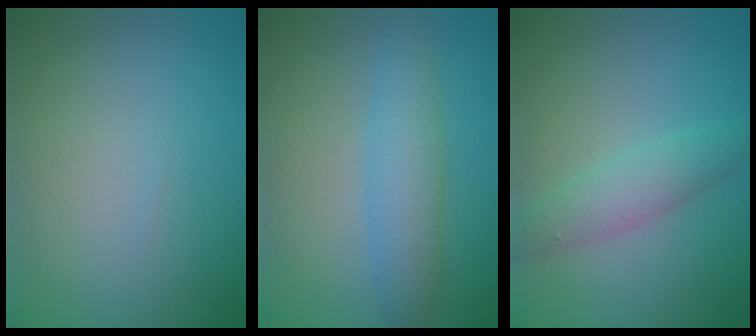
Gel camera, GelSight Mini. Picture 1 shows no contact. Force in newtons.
{"total": 3.5, "press": 3.5, "slide": 0.0}
{"total": 2.8, "press": 2.8, "slide": 0.1}